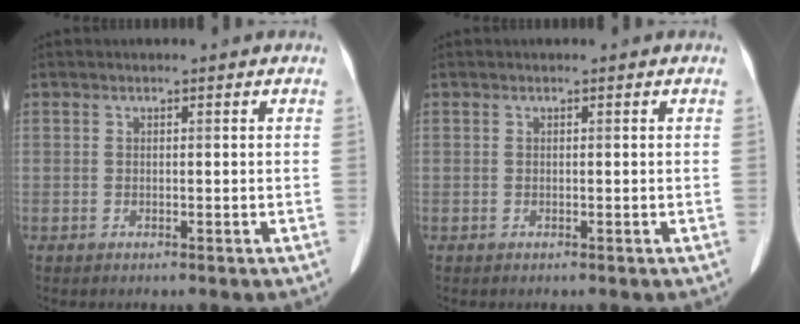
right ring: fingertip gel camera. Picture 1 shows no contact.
{"total": 0.0}